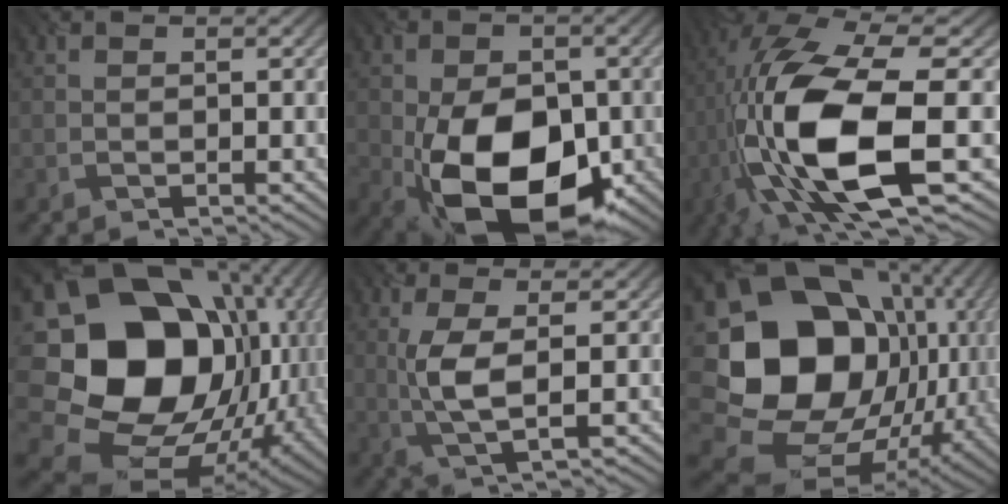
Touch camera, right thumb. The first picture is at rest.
{"total": 14.4, "force": [-4.4, 9.2, 10.1], "torque": [-0.170, -0.039, -0.066]}
{"total": 16.8, "force": [-3.5, 5.8, 15.4], "torque": [-0.327, -0.006, -0.046]}
{"total": 21.8, "force": [1.1, 18.2, 12.0], "torque": [-0.291, -0.032, 0.059]}
{"total": 5.0, "force": [0.3, 1.5, 4.7], "torque": [-0.113, -0.001, 0.007]}
{"total": 19.9, "force": [1.4, 16.5, 11.0], "torque": [-0.253, -0.030, 0.062]}